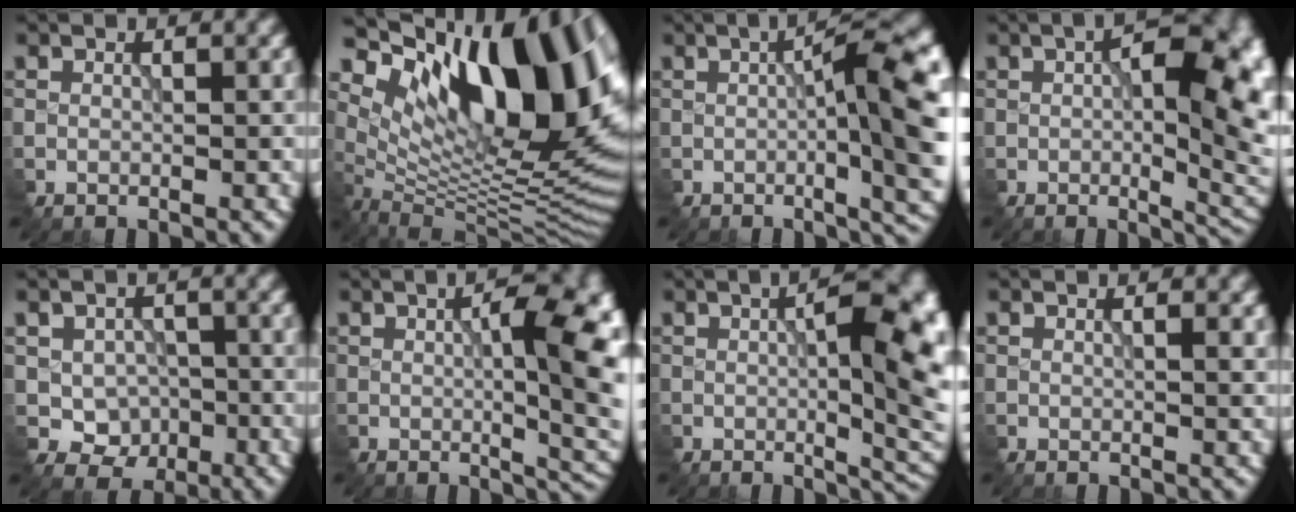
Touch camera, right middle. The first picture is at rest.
{"total": 15.7, "force": [5.6, 7.4, 12.7], "torque": [-0.193, -0.003, 0.104]}
{"total": 10.5, "force": [-0.3, 2.4, 10.2], "torque": [-0.134, -0.001, 0.001]}
{"total": 11.6, "force": [0.5, 5.1, 10.4], "torque": [-0.112, 0.008, 0.009]}
{"total": 3.0, "force": [-0.7, 2.7, 1.1], "torque": [-0.014, -0.008, -0.008]}
{"total": 10.6, "force": [0.5, 3.8, 9.9], "torque": [-0.106, 0.003, 0.009]}
{"total": 10.7, "force": [0.4, 3.5, 10.1], "torque": [-0.109, 0.005, 0.007]}
{"total": 1.2, "force": [0.3, 0.4, 1.1], "torque": [-0.013, 0.004, 0.005]}